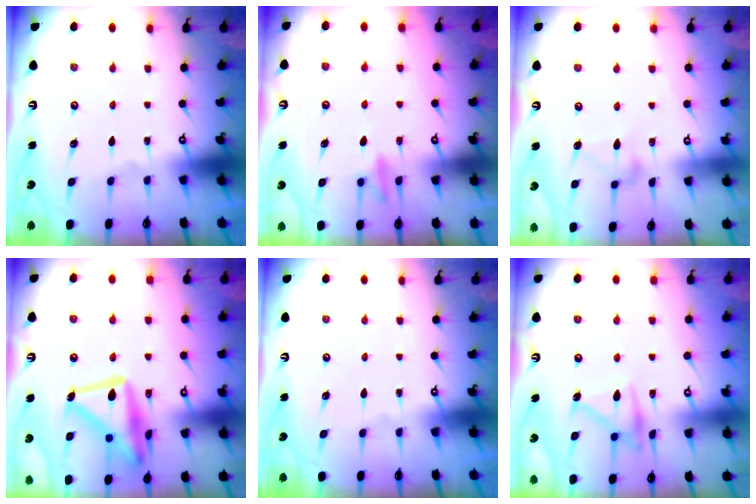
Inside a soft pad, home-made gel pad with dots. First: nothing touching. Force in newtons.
{"total": 9.2, "press": 9.2, "slide": 0.8}
{"total": 9.1, "press": 9.1, "slide": 0.1}
{"total": 21.2, "press": 21.1, "slide": 1.6}
{"total": 0.0}
{"total": 14.1, "press": 14.1, "slide": 0.9}